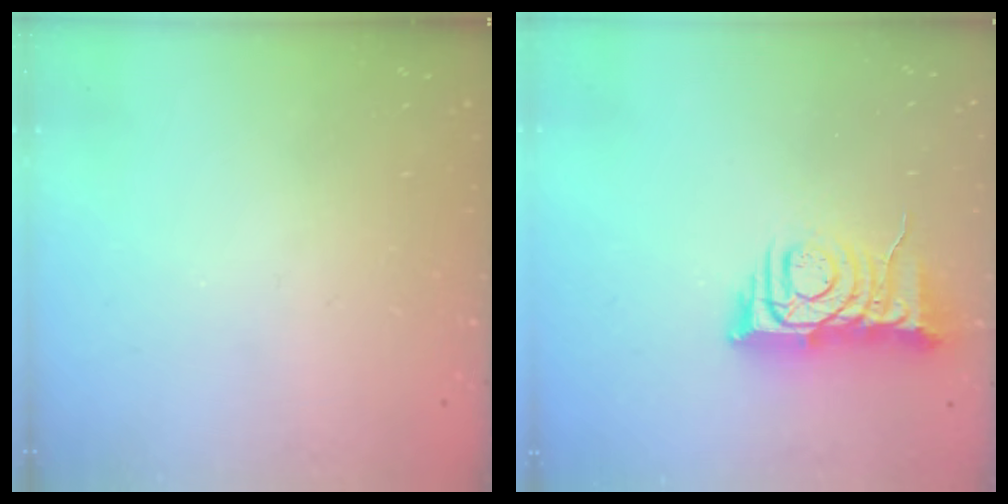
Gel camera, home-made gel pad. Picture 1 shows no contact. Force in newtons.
{"total": 7.6, "press": 7.6, "slide": 1.0}